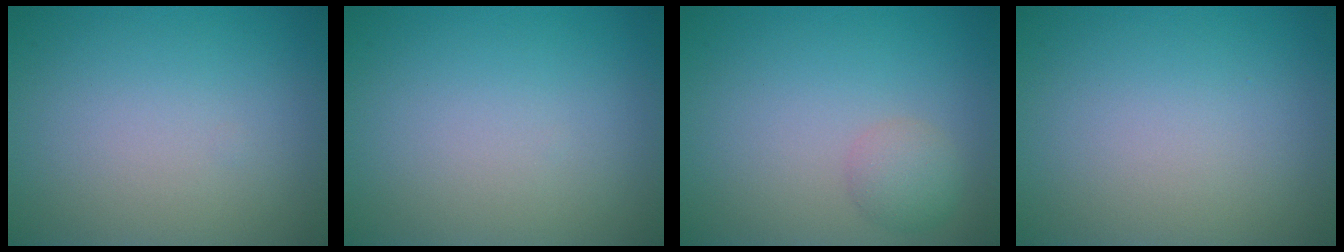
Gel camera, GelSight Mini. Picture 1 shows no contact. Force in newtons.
{"total": 0.0}
{"total": 1.9, "press": 1.9, "slide": 0.1}
{"total": 0.0}